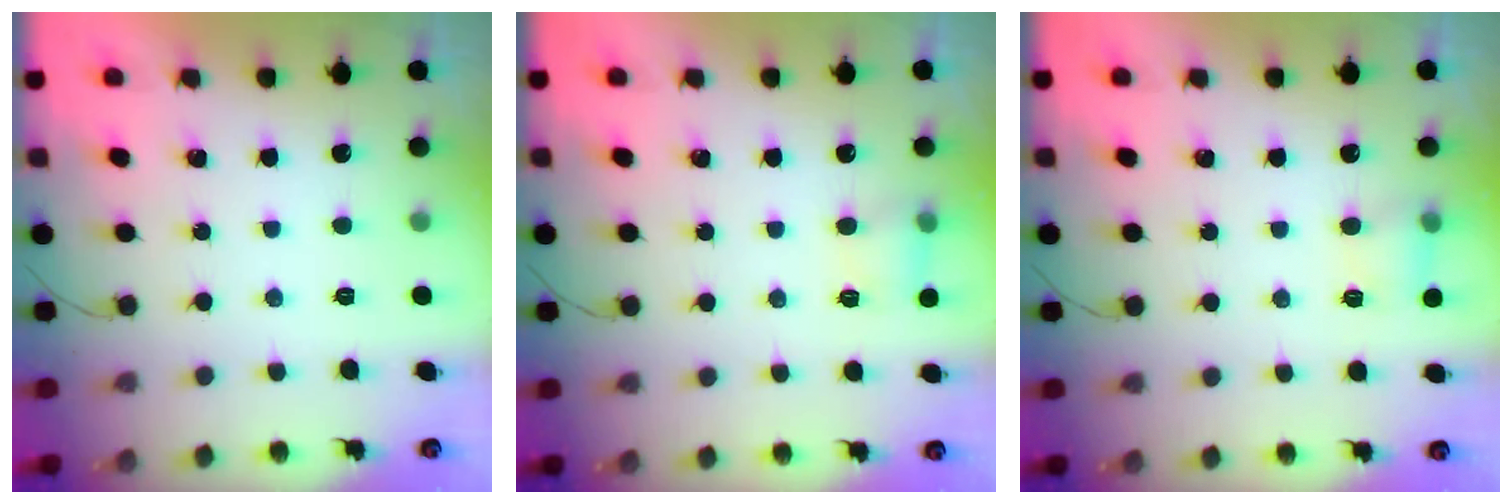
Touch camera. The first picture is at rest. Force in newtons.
{"total": 5.0, "press": 4.8, "slide": 1.4}
{"total": 5.0, "press": 4.8, "slide": 1.4}